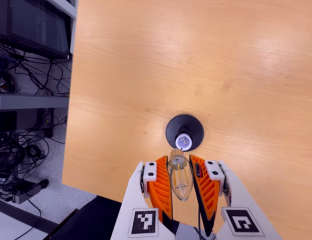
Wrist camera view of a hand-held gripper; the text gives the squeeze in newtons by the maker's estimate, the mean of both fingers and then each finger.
{"total": 21.1, "left": 22.2, "right": 20.0}